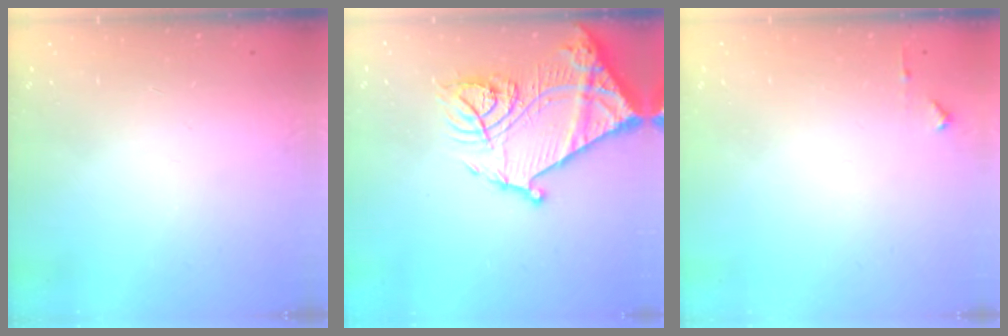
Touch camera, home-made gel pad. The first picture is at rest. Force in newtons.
{"total": 22.6, "press": 22.5, "slide": 2.0}
{"total": 5.1, "press": 5.0, "slide": 0.8}